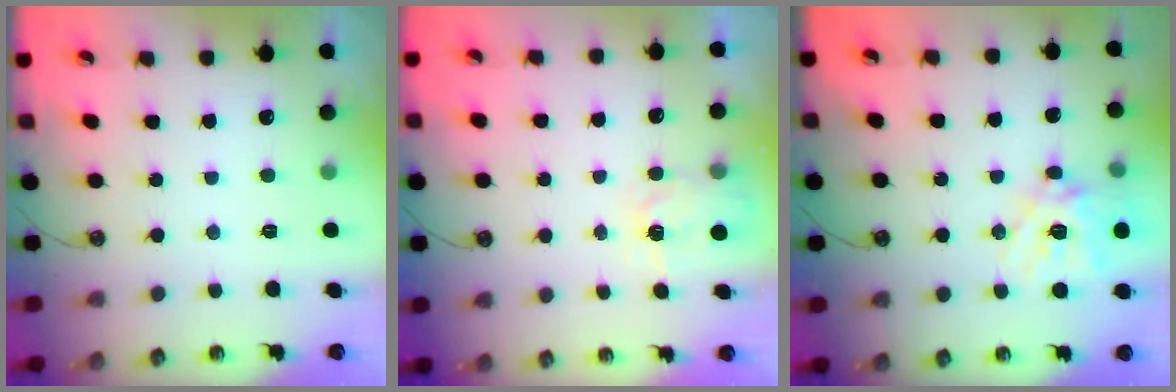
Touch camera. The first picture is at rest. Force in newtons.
{"total": 3.7, "press": 3.6, "slide": 0.5}
{"total": 16.2, "press": 16.0, "slide": 2.4}